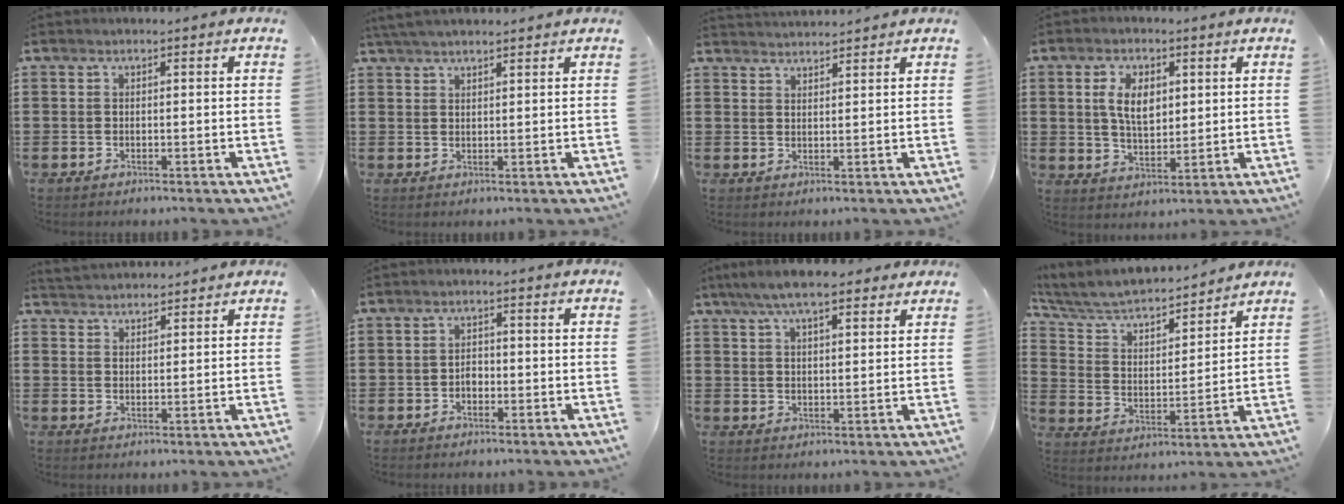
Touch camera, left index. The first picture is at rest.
{"total": 3.0, "force": [2.7, 0.4, 1.2], "torque": [-0.030, 0.001, 0.052]}
{"total": 2.2, "force": [2.2, -0.2, -0.2], "torque": [-0.002, -0.004, 0.042]}
{"total": 6.4, "force": [1.8, 3.5, 5.0], "torque": [-0.101, 0.009, 0.029]}
{"total": 2.7, "force": [2.7, 0.1, -0.4], "torque": [-0.001, -0.007, 0.052]}
{"total": 1.6, "force": [-0.6, 1.1, 1.1], "torque": [-0.024, 0.003, -0.013]}
{"total": 7.3, "force": [5.7, 1.8, 4.2], "torque": [-0.093, -0.003, 0.103]}
{"total": 5.5, "force": [5.0, 1.2, 1.9], "torque": [-0.061, -0.034, 0.079]}